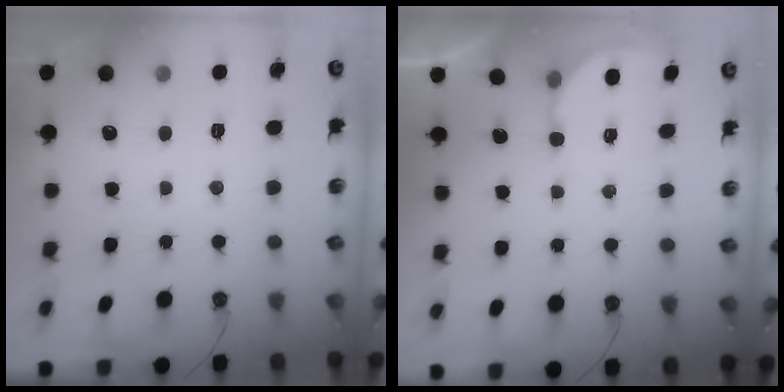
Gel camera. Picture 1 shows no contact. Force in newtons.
{"total": 2.3, "press": 2.3, "slide": 0.2}